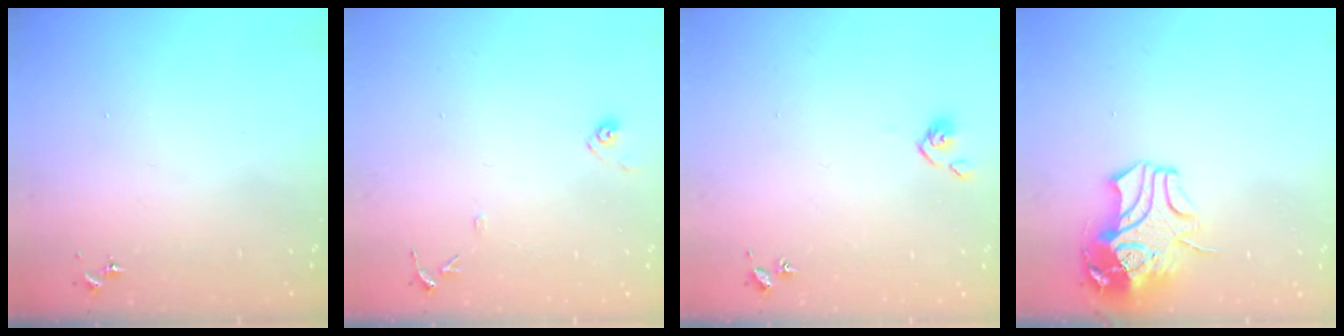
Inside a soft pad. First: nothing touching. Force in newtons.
{"total": 7.3, "press": 7.3, "slide": 0.5}
{"total": 4.9, "press": 4.8, "slide": 0.7}
{"total": 11.6, "press": 11.5, "slide": 1.5}